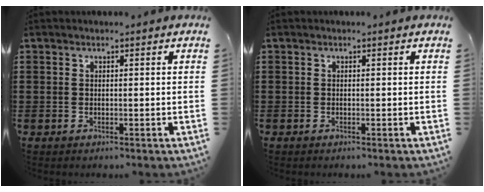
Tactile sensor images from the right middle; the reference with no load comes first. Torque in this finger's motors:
{"motor_torque": [0.08, -0.02, 0.08, 0.00]}